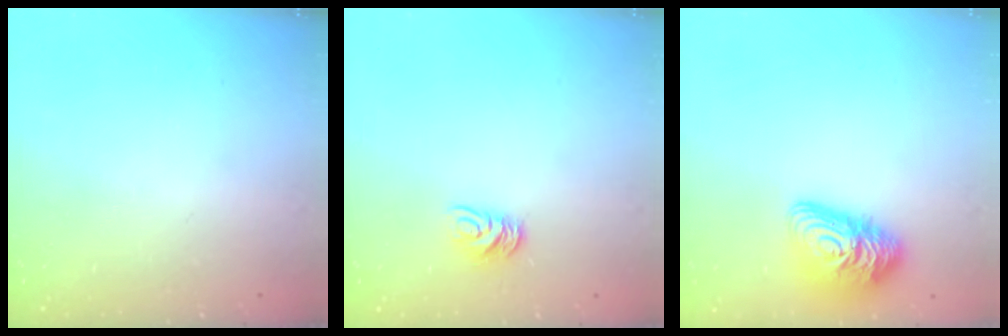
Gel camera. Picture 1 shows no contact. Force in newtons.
{"total": 7.5, "press": 7.5, "slide": 0.5}
{"total": 13.8, "press": 13.8, "slide": 0.9}